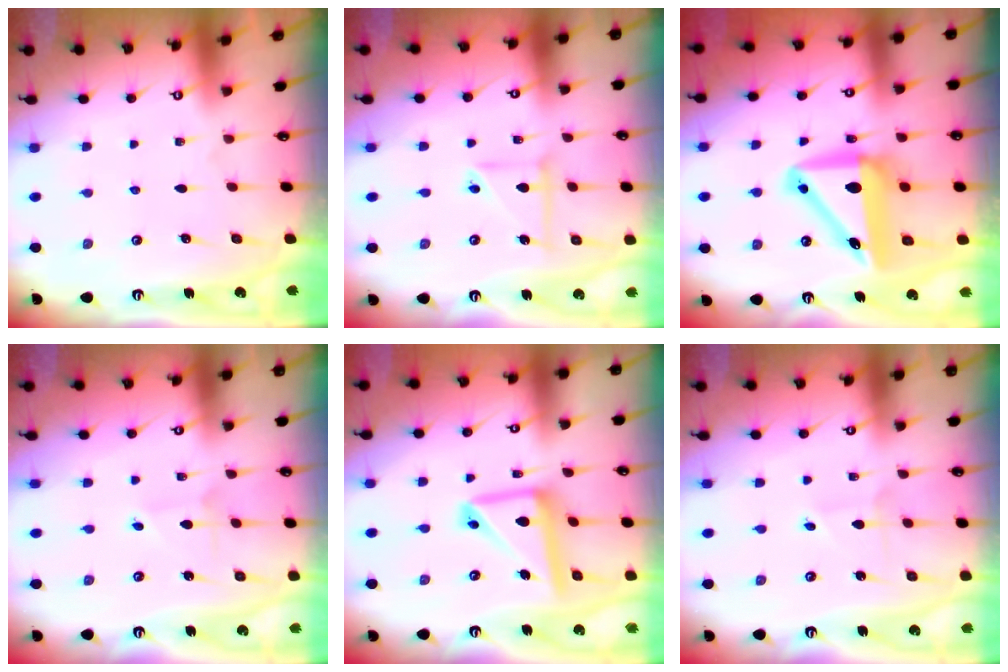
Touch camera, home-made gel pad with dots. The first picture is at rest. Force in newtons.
{"total": 6.8, "press": 6.7, "slide": 1.3}
{"total": 12.0, "press": 11.2, "slide": 4.3}
{"total": 1.4, "press": 1.4, "slide": 0.1}
{"total": 13.9, "press": 13.8, "slide": 1.4}
{"total": 1.9, "press": 1.9, "slide": 0.1}